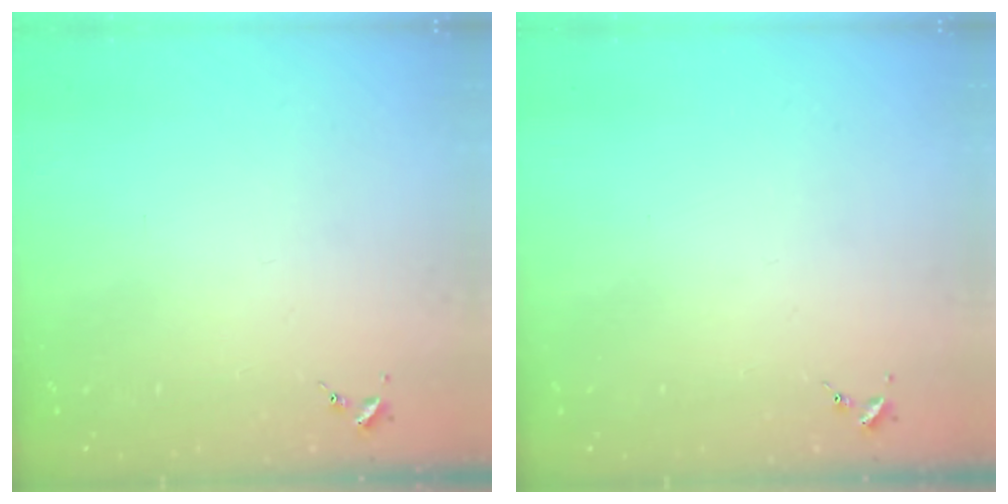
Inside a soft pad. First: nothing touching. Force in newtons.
{"total": 0.0}